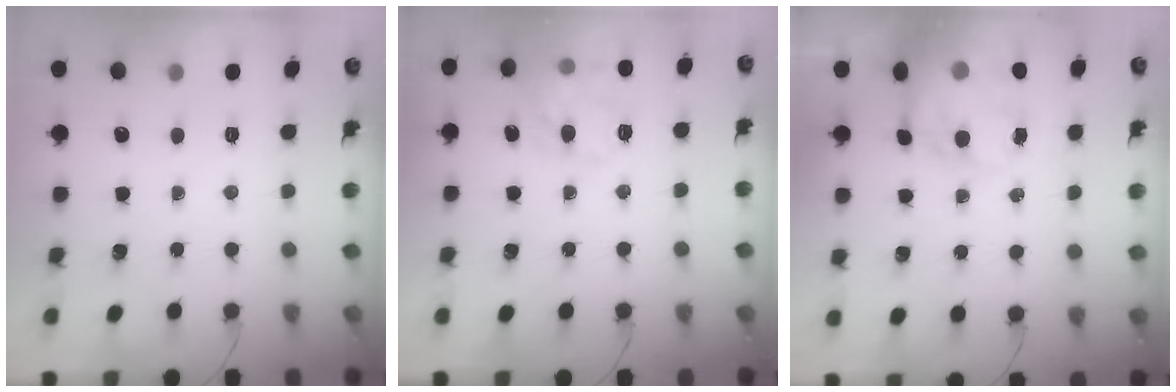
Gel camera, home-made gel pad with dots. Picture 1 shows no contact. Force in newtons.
{"total": 13.1, "press": 13.1, "slide": 0.5}
{"total": 14.0, "press": 13.6, "slide": 3.5}